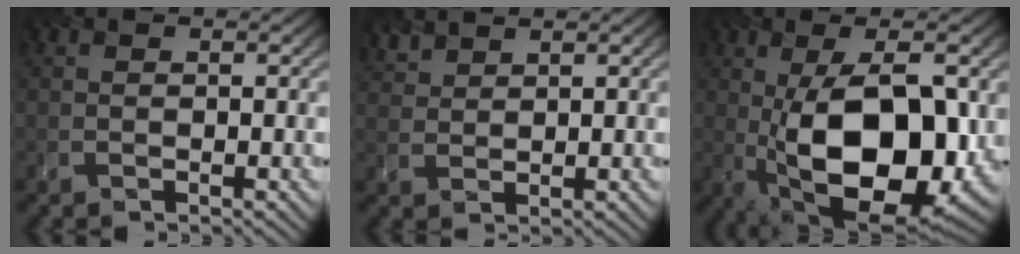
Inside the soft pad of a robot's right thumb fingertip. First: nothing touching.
{"total": 2.5, "force": [2.3, 0.6, 0.7], "torque": [-0.019, 0.004, 0.052]}
{"total": 16.8, "force": [-2.1, 8.1, 14.6], "torque": [-0.245, -0.024, -0.025]}